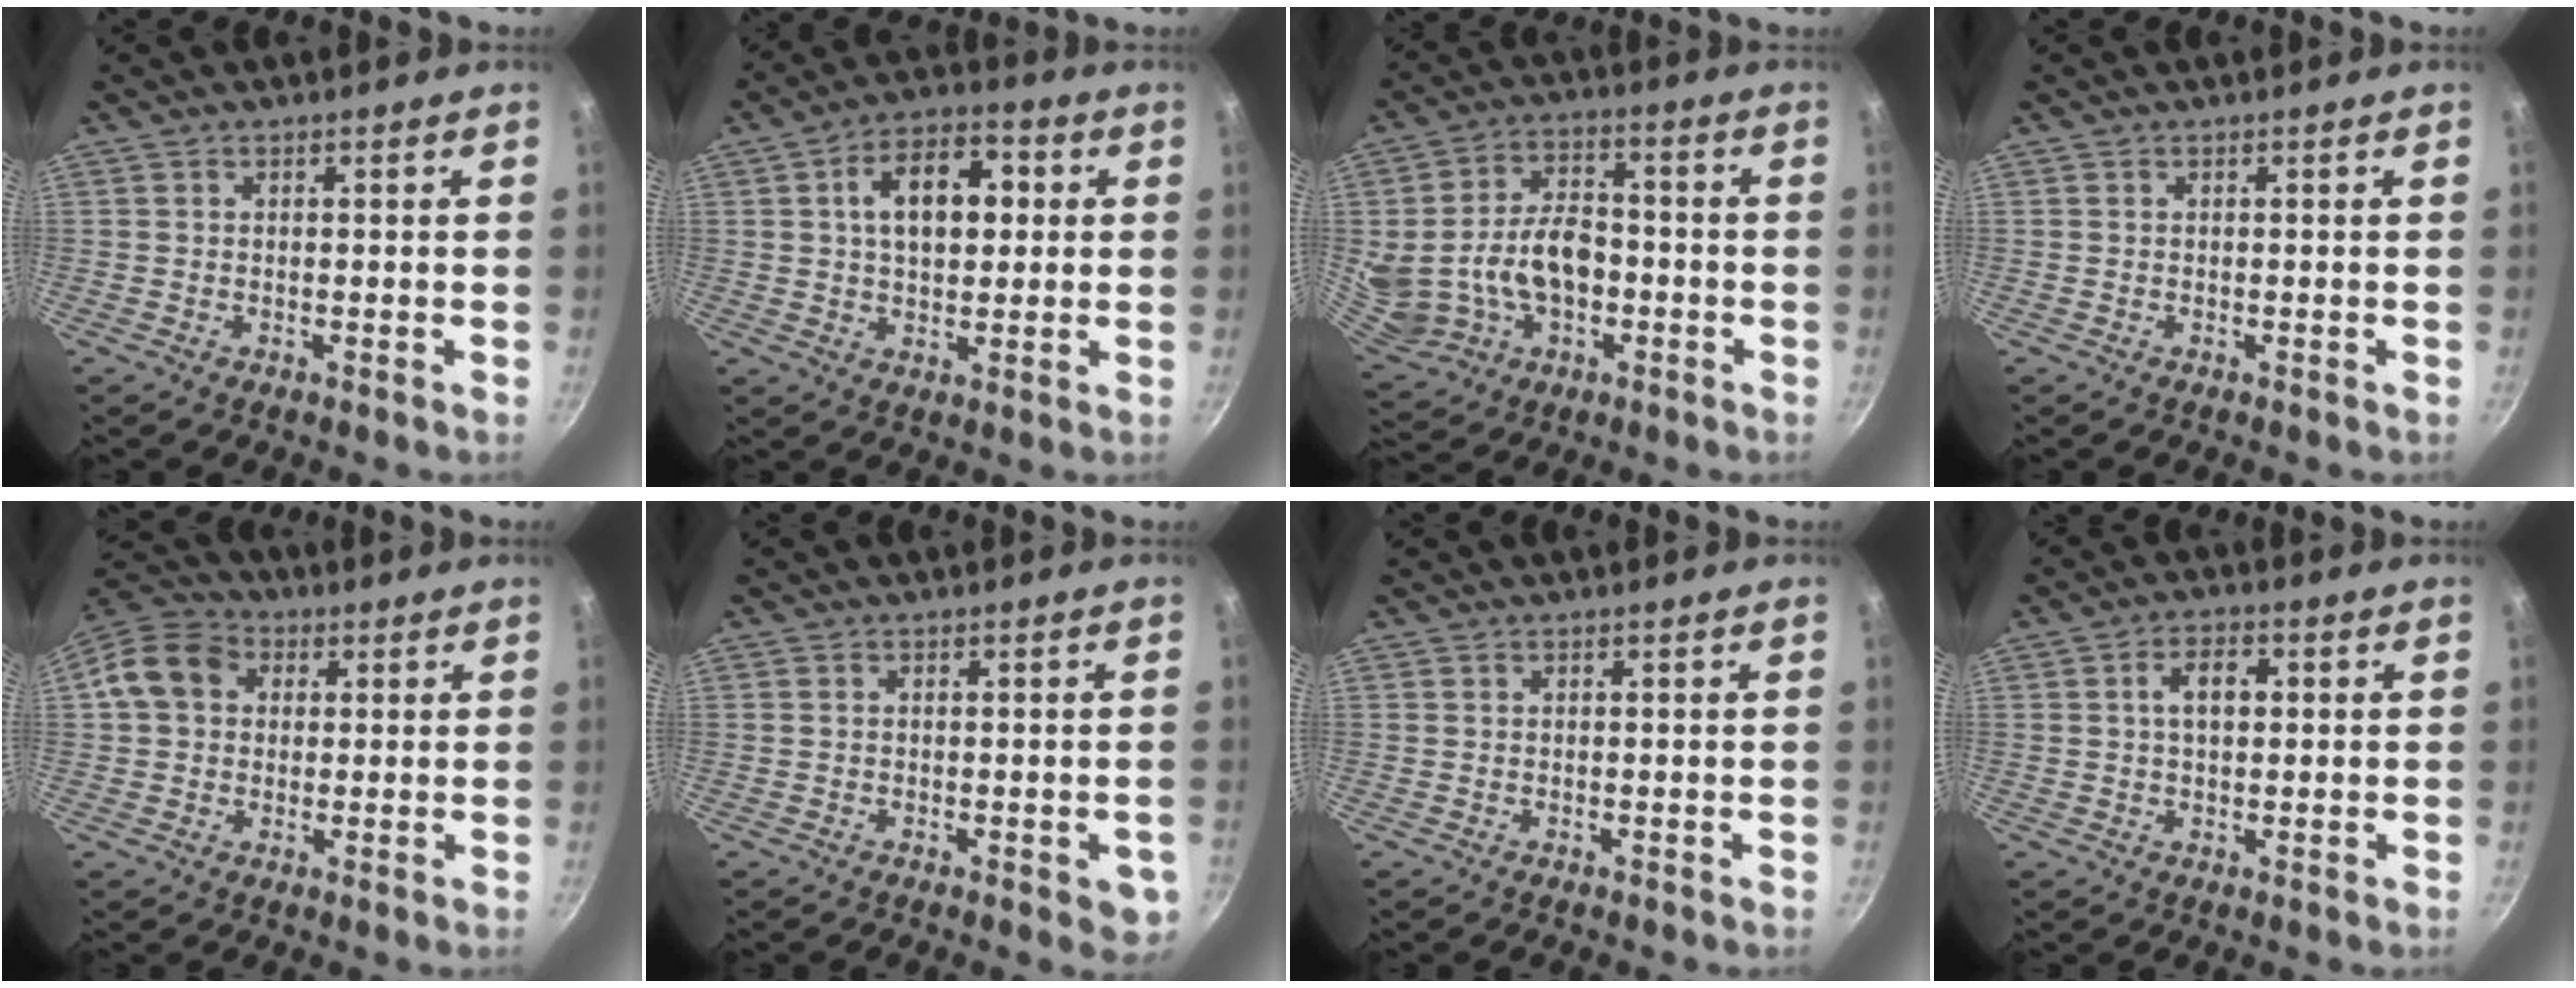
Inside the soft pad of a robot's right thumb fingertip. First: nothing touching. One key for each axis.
{"total": 12.3, "fx": 2.2, "fy": 7.6, "fz": 9.5, "tx": -0.116, "ty": 0.015, "tz": 0.026}
{"total": 16.7, "fx": -2.1, "fy": 11.7, "fz": 11.7, "tx": -0.206, "ty": 0.020, "tz": -0.020}
{"total": 0.0}
{"total": 10.0, "fx": 1.8, "fy": 8.3, "fz": 5.3, "tx": -0.072, "ty": 0.023, "tz": 0.013}
{"total": 4.3, "fx": -1.5, "fy": 1.7, "fz": 3.6, "tx": -0.028, "ty": 0.003, "tz": -0.017}
{"total": 0.0}
{"total": 5.4, "fx": 0.9, "fy": 3.2, "fz": 4.3, "tx": -0.061, "ty": 0.011, "tz": 0.010}